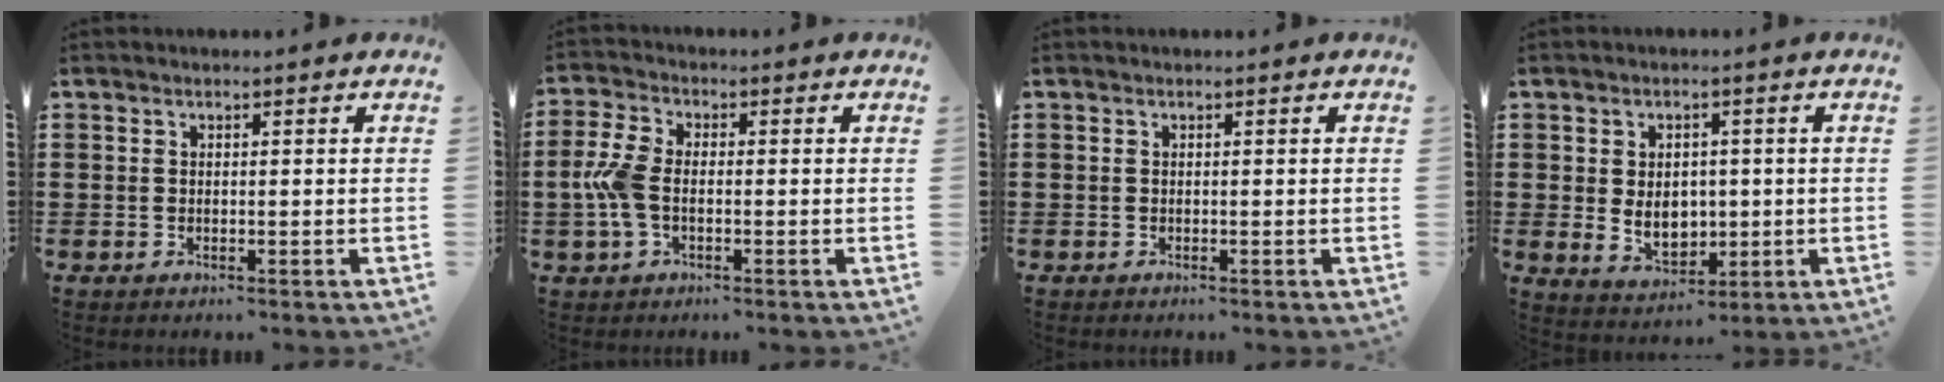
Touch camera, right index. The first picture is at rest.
{"total": 5.7, "force": [-0.9, 3.1, 4.7], "torque": [-0.128, -0.006, -0.027]}
{"total": 0.0}
{"total": 5.1, "force": [-0.1, 3.9, 3.3], "torque": [-0.047, 0.001, -0.006]}